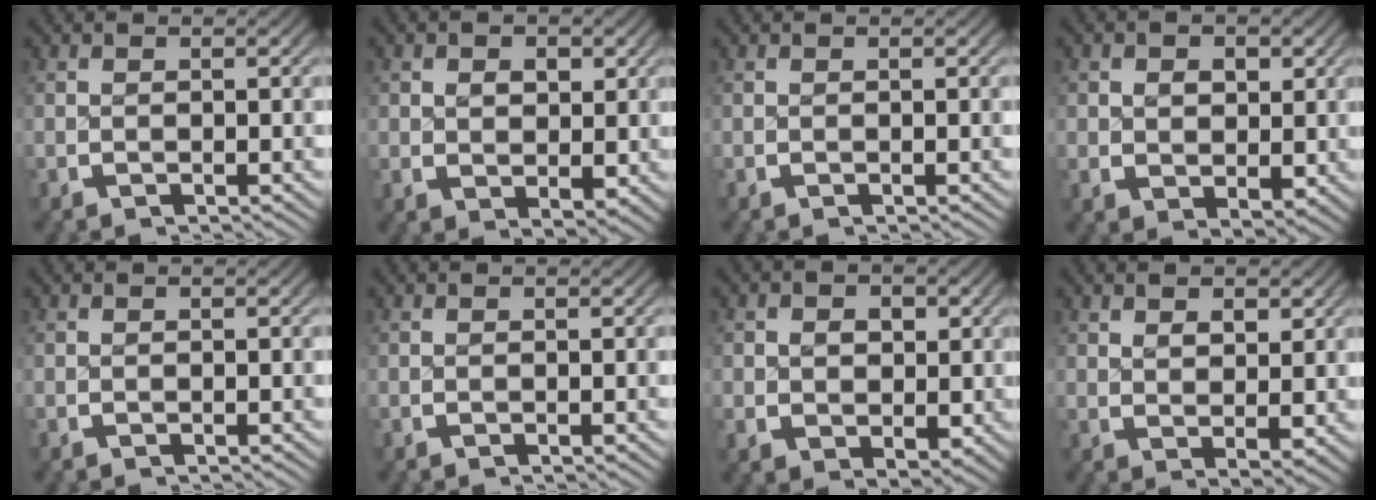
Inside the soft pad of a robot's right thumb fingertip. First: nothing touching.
{"total": 3.1, "force": [0.8, 2.3, 1.9], "torque": [-0.027, -0.015, 0.025]}
{"total": 0.0}
{"total": 3.7, "force": [0.7, 2.9, 2.2], "torque": [-0.032, -0.017, 0.024]}
{"total": 0.0}
{"total": 0.0}
{"total": 4.2, "force": [0.4, 3.3, 2.4], "torque": [-0.039, -0.017, 0.019]}
{"total": 2.7, "force": [1.5, 1.3, 1.8], "torque": [-0.024, -0.011, 0.034]}